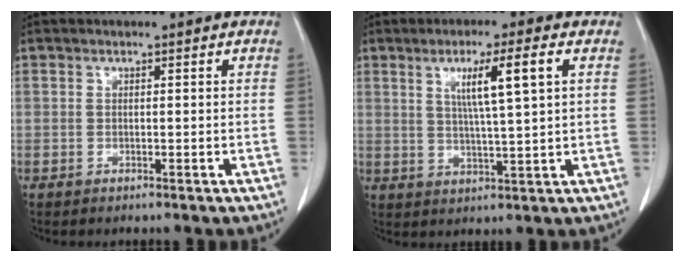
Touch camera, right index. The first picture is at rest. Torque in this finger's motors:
{"motor_torque": [1.27, 0.47, 0.53, 0.16]}